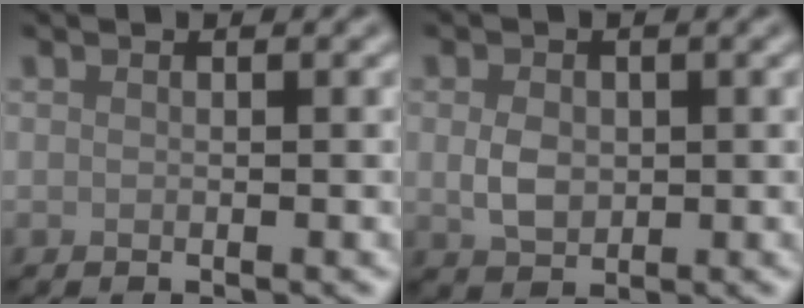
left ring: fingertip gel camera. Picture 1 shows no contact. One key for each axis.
{"total": 2.6, "fx": 0.1, "fy": 2.0, "fz": 1.7, "tx": -0.035, "ty": -0.002, "tz": 0.002}